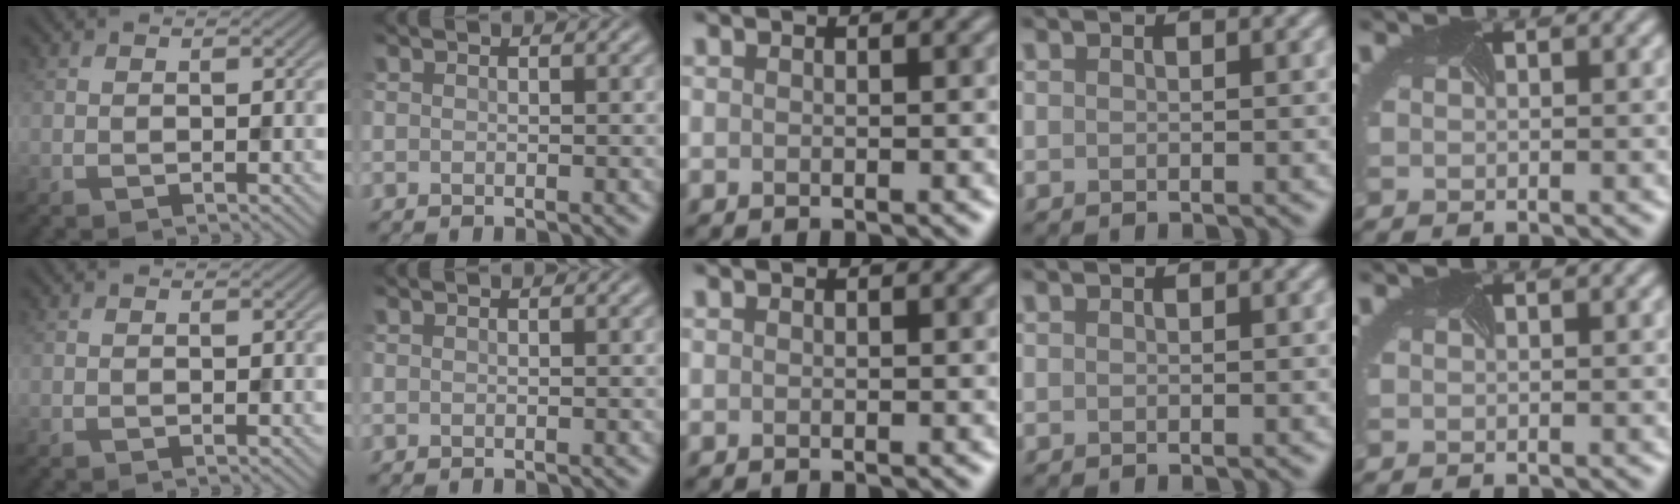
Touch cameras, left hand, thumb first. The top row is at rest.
{}